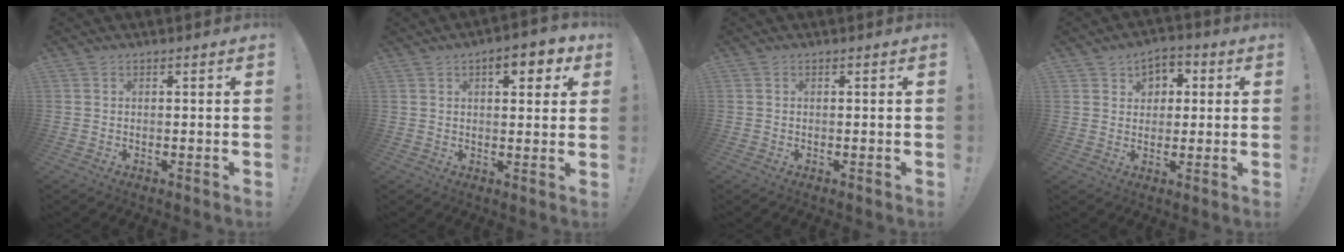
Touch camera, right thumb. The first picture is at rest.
{"total": 7.3, "force": [3.6, 3.2, 5.6], "torque": [-0.065, -0.009, 0.055]}
{"total": 0.0}
{"total": 5.1, "force": [1.0, 4.9, 1.3], "torque": [-0.017, -0.005, 0.018]}